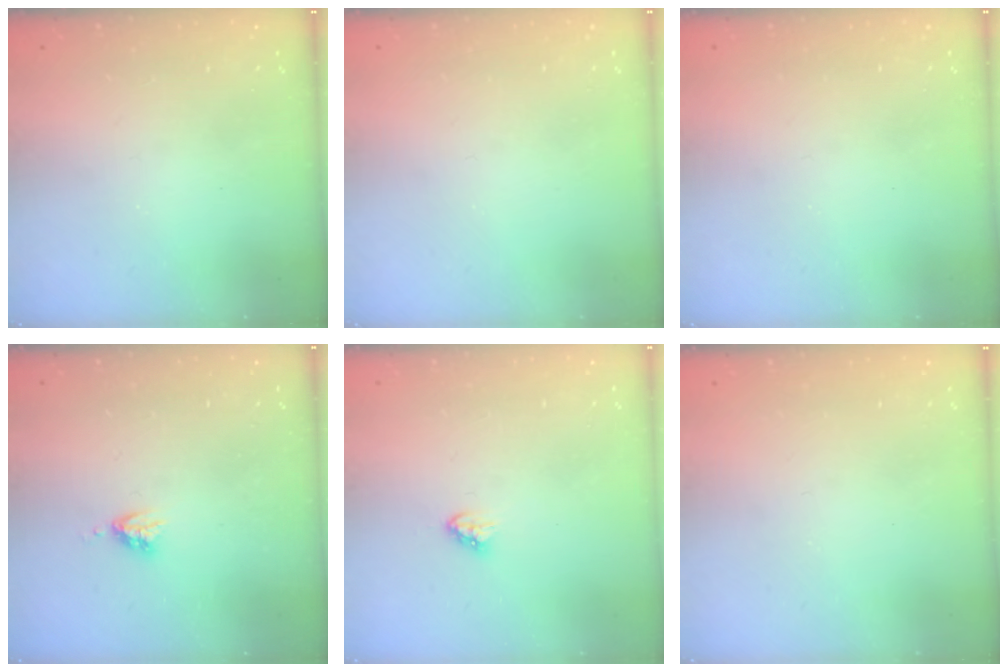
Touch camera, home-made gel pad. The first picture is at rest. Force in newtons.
{"total": 0.0}
{"total": 0.0}
{"total": 3.6, "press": 3.6, "slide": 0.5}
{"total": 3.4, "press": 3.4, "slide": 0.2}
{"total": 0.0}